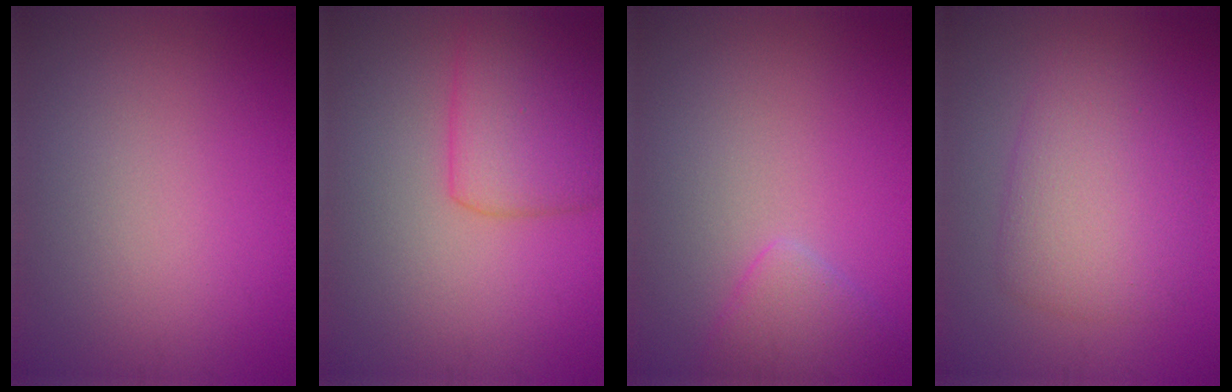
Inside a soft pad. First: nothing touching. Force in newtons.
{"total": 4.9, "press": 4.9, "slide": 0.2}
{"total": 2.2, "press": 2.2, "slide": 0.2}
{"total": 5.0, "press": 5.0, "slide": 0.2}